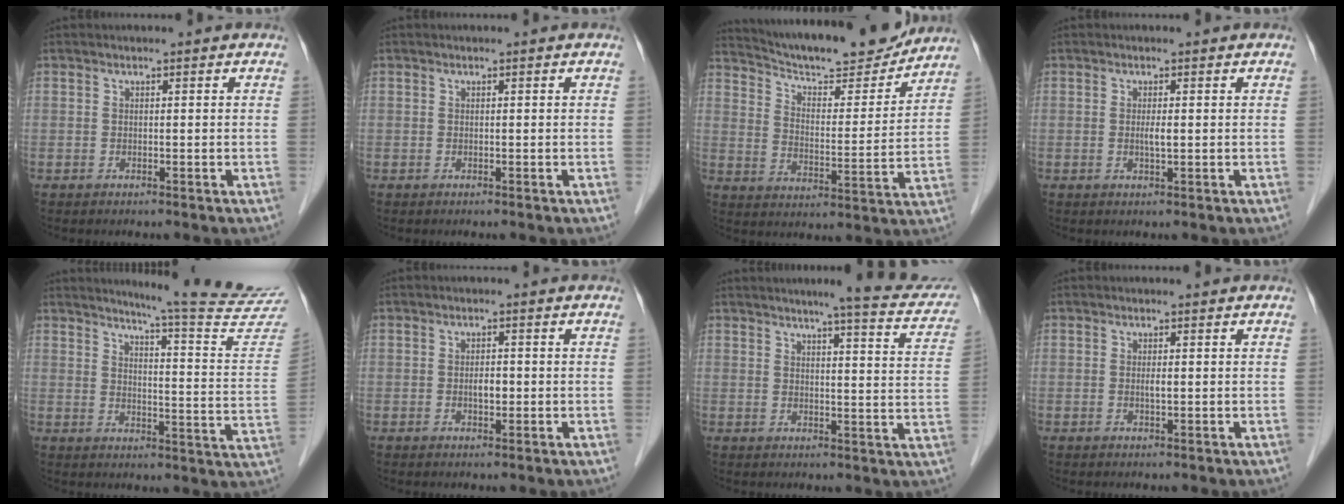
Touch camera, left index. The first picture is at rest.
{"total": 0.0}
{"total": 18.5, "force": [17.2, 2.6, 6.4], "torque": [-0.103, -0.009, 0.251]}
{"total": 1.3, "force": [0.1, 0.2, 1.3], "torque": [-0.027, -0.001, 0.002]}
{"total": 20.1, "force": [18.7, -1.1, 7.3], "torque": [-0.105, -0.107, 0.219]}
{"total": 1.8, "force": [-0.2, 0.9, 1.6], "torque": [-0.028, 0.001, -0.003]}
{"total": 12.1, "force": [10.5, 1.0, 5.8], "torque": [-0.058, -0.015, 0.102]}
{"total": 0.8, "force": [0.1, 0.1, 0.8], "torque": [-0.018, -0.002, 0.002]}